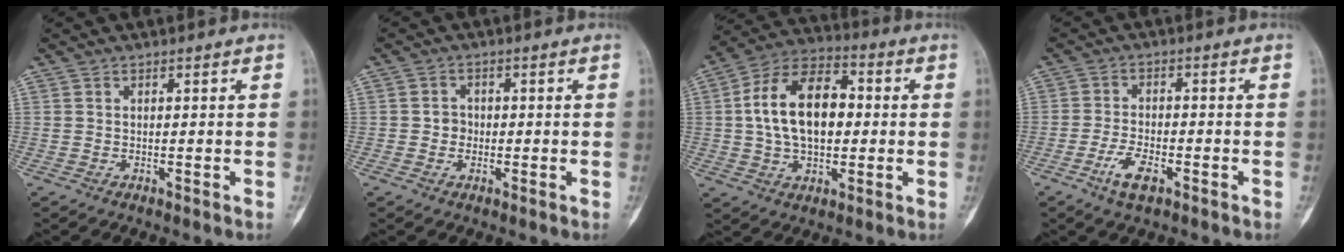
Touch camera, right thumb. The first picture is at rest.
{"total": 2.2, "force": [-0.3, 2.1, 0.8], "torque": [0.003, 0.007, -0.008]}
{"total": 16.7, "force": [1.3, 10.2, 13.2], "torque": [-0.212, 0.025, 0.017]}
{"total": 4.7, "force": [-2.6, 1.9, 3.5], "torque": [-0.067, 0.009, -0.047]}